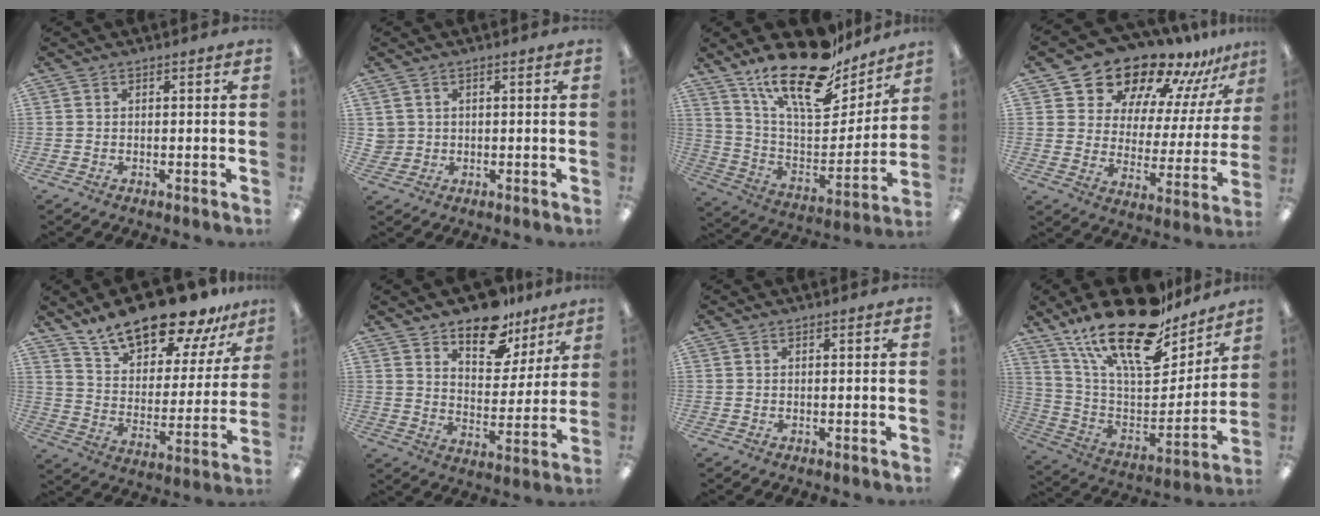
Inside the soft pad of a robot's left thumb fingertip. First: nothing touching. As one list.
[{"total": 2.6, "force": [0.6, 2.5, -0.1], "torque": [-0.006, 0.004, 0.010]}, {"total": 23.4, "force": [17.3, 8.7, 13.1], "torque": [-0.214, -0.111, 0.299]}, {"total": 15.5, "force": [13.8, 6.2, 3.2], "torque": [-0.069, -0.124, 0.243]}, {"total": 18.5, "force": [15.6, 6.4, 7.6], "torque": [-0.134, -0.114, 0.273]}, {"total": 13.1, "force": [10.2, 6.6, 4.8], "torque": [-0.070, -0.065, 0.187]}, {"total": 0.0}, {"total": 26.0, "force": [18.5, 9.8, 15.5], "torque": [-0.260, -0.117, 0.316]}]